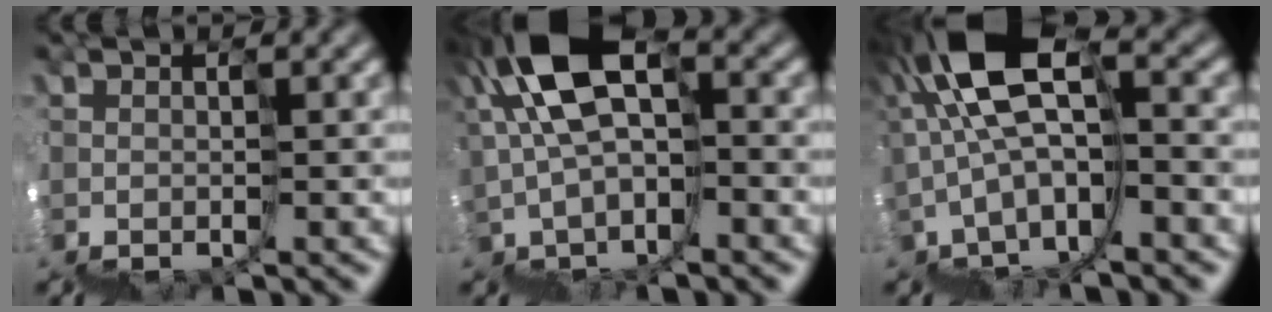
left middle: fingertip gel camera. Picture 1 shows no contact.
{"total": 7.7, "force": [3.4, 4.6, 5.3], "torque": [-0.110, 0.028, 0.054]}
{"total": 7.1, "force": [1.4, 3.6, 6.0], "torque": [-0.122, 0.037, 0.031]}